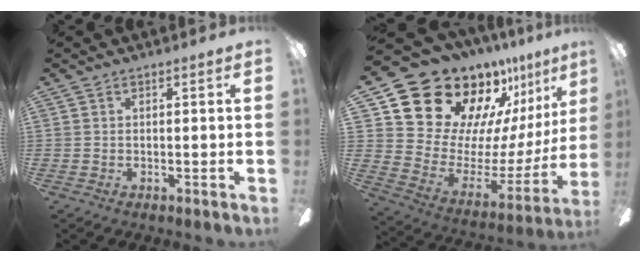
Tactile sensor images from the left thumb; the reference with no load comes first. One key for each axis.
{"total": 23.8, "fx": 18.6, "fy": 11.9, "fz": 8.8, "tx": -0.158, "ty": -0.144, "tz": 0.354}